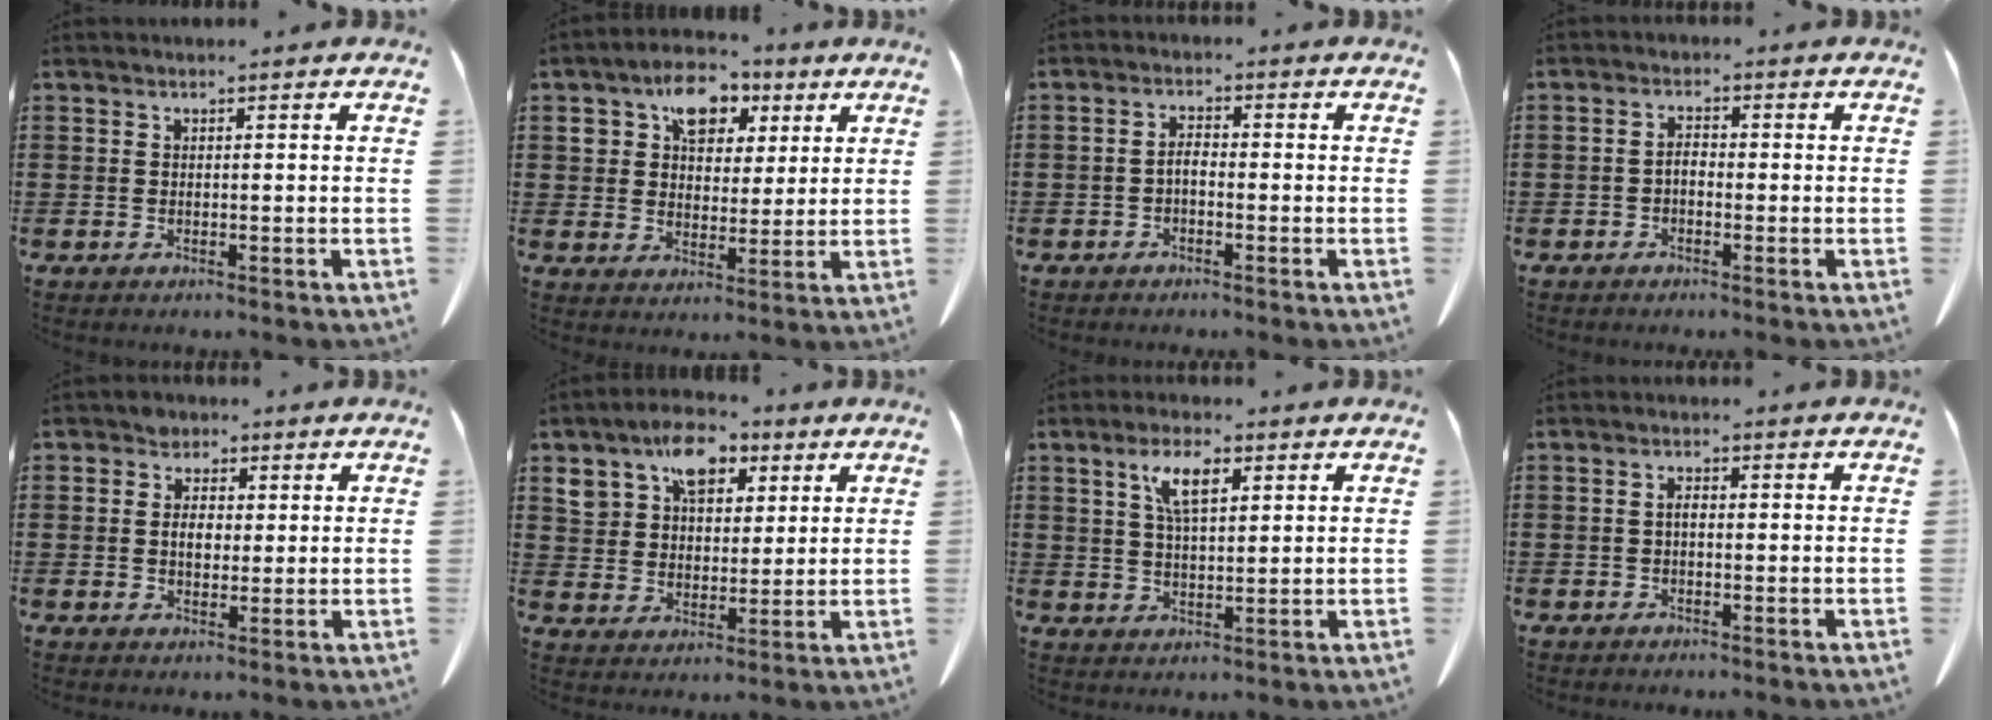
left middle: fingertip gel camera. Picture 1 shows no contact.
{"total": 7.9, "force": [3.8, 5.6, 4.0], "torque": [-0.082, 0.013, 0.064]}
{"total": 2.1, "force": [-1.1, 0.9, 1.5], "torque": [-0.031, 0.004, -0.022]}
{"total": 2.0, "force": [-0.8, 1.1, 1.4], "torque": [-0.028, 0.003, -0.017]}
{"total": 3.5, "force": [1.0, 2.8, 1.9], "torque": [-0.030, 0.001, 0.013]}
{"total": 8.6, "force": [4.9, 5.8, 4.1], "torque": [-0.087, 0.008, 0.087]}
{"total": 6.5, "force": [3.1, 2.3, 5.3], "torque": [-0.106, 0.005, 0.051]}
{"total": 1.7, "force": [-0.1, 0.9, 1.4], "torque": [-0.029, 0.001, -0.003]}